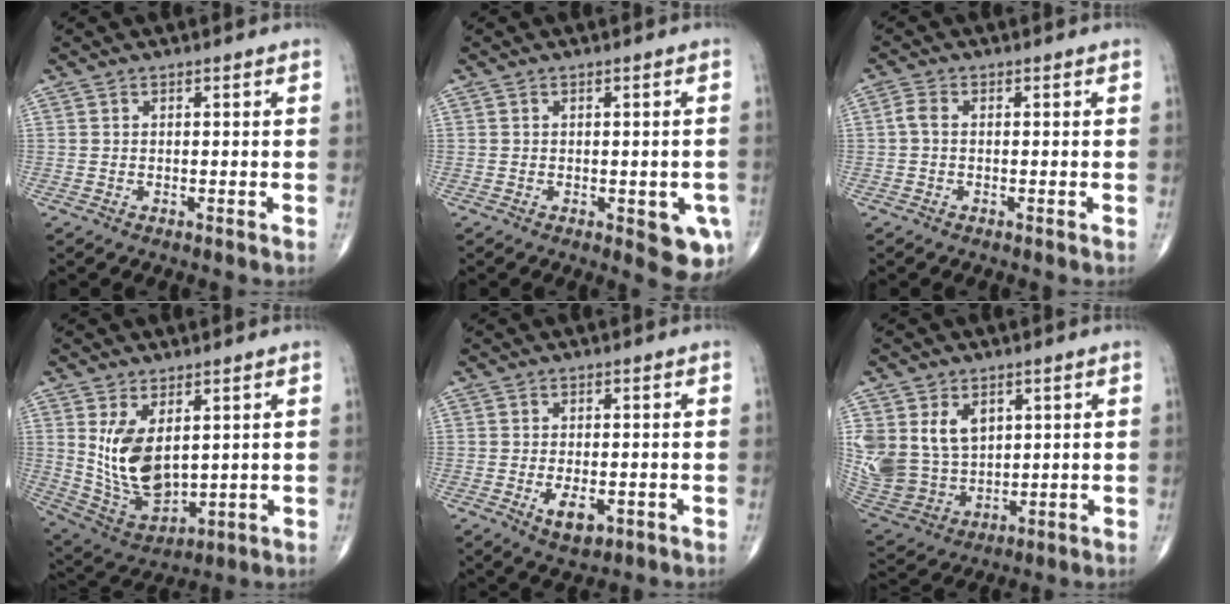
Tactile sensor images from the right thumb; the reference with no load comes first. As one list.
[{"total": 6.5, "force": [-2.0, 2.6, 5.6], "torque": [-0.044, -0.007, -0.020]}, {"total": 1.9, "force": [-0.2, 1.0, 1.5], "torque": [-0.033, 0.001, -0.009]}, {"total": 12.3, "force": [2.7, 6.9, 9.8], "torque": [-0.167, -0.022, 0.074]}, {"total": 5.0, "force": [-1.5, 2.6, 4.0], "torque": [-0.062, -0.005, -0.018]}, {"total": 15.2, "force": [4.5, 11.4, 8.9], "torque": [-0.181, -0.010, 0.117]}]